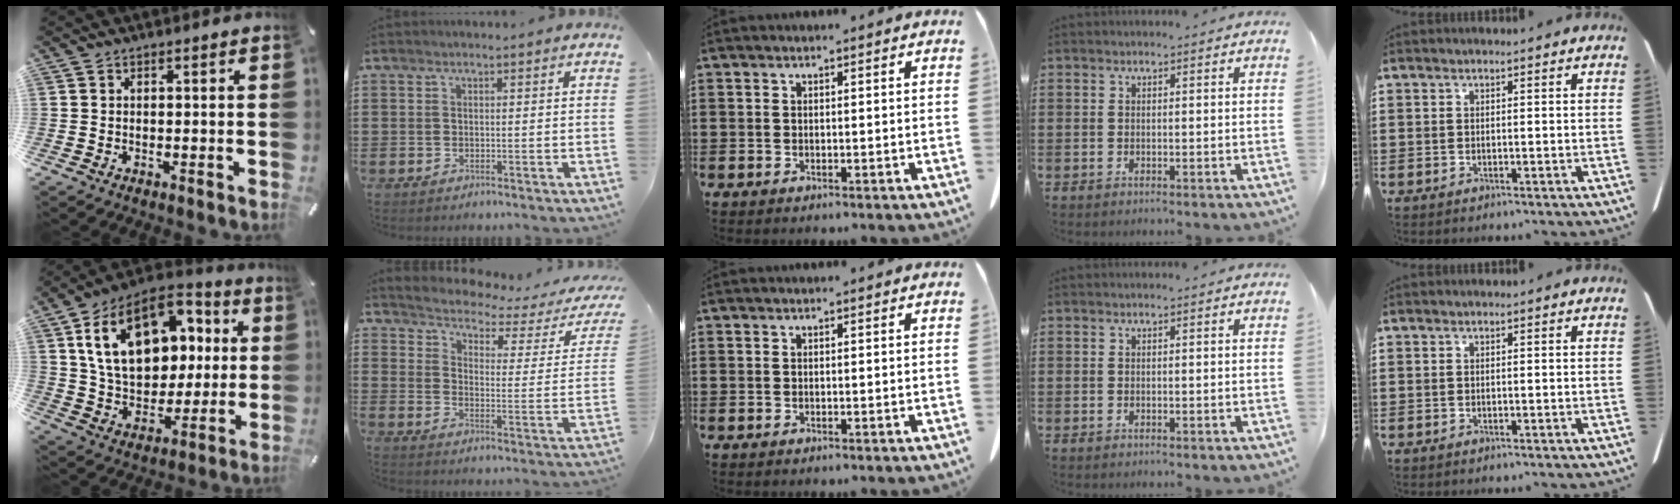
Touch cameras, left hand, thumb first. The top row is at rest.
{"thumb": {"total": 21.7, "force": [6.9, 15.2, 13.8], "torque": [-0.252, -0.014, 0.128]}, "index": {"total": 2.7, "force": [2.4, 0.2, 1.0], "torque": [-0.040, -0.028, 0.031]}}